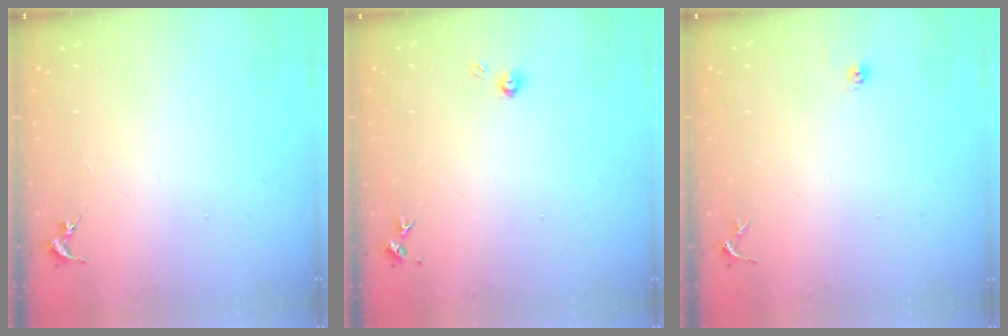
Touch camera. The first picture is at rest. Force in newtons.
{"total": 4.3, "press": 4.3, "slide": 0.3}
{"total": 5.1, "press": 5.0, "slide": 0.4}